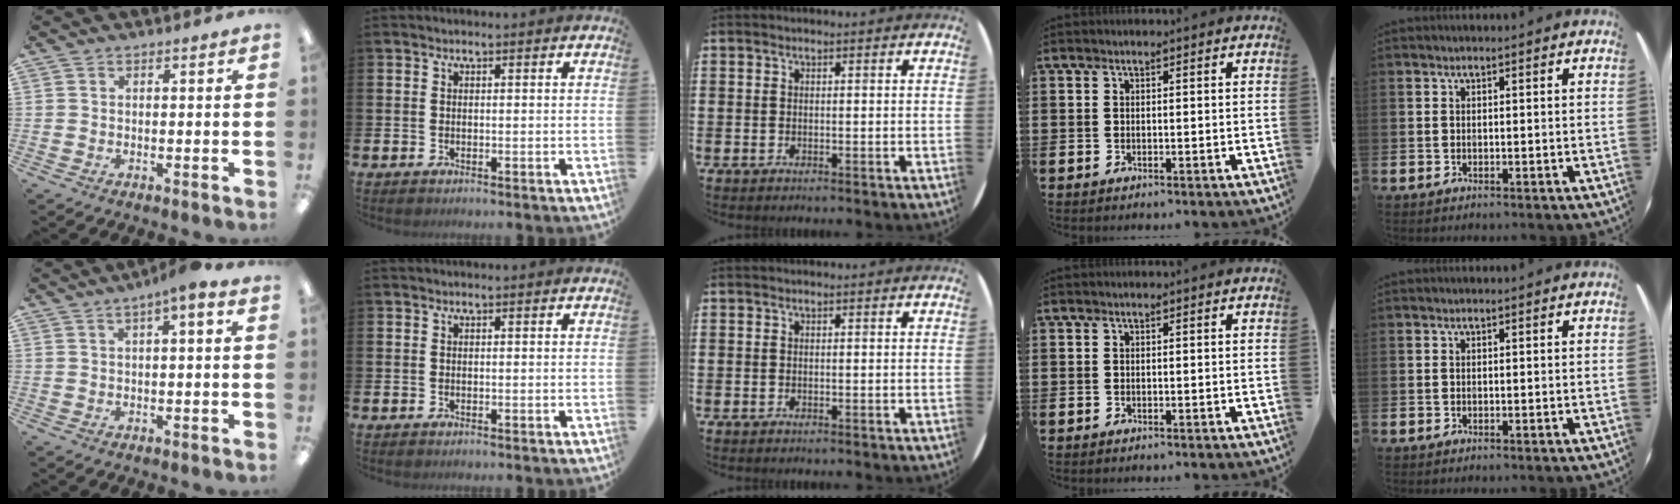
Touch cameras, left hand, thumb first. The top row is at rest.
{"thumb": {"total": 3.6, "force": [0.8, 0.7, 3.4], "torque": [-0.054, 0.003, 0.012]}}